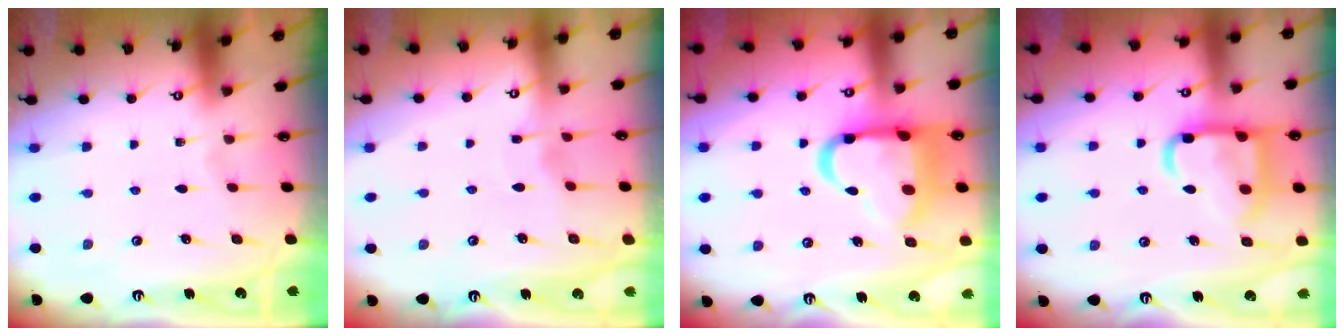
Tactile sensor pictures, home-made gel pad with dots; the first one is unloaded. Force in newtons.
{"total": 3.6, "press": 3.5, "slide": 0.4}
{"total": 17.5, "press": 17.4, "slide": 2.0}
{"total": 16.8, "press": 16.8, "slide": 1.6}